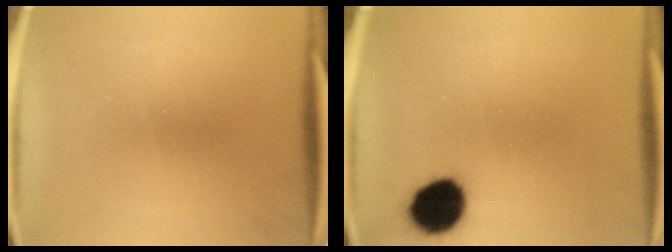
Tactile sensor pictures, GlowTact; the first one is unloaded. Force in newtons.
{"total": 10.7}